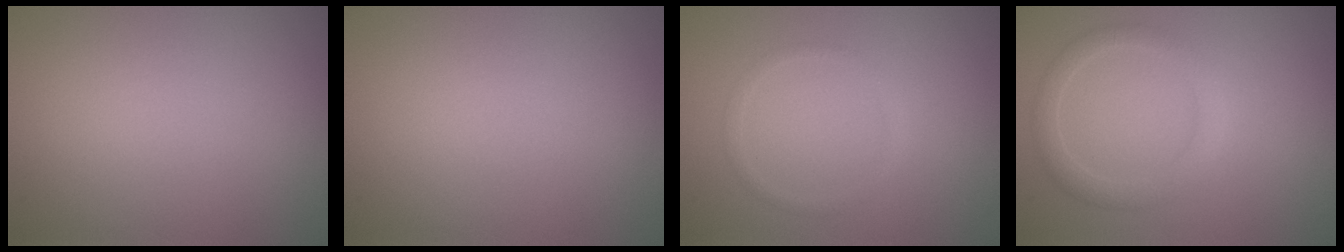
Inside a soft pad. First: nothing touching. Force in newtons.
{"total": 0.0}
{"total": 1.0, "press": 0.9, "slide": 0.0}
{"total": 2.2, "press": 2.2, "slide": 0.1}